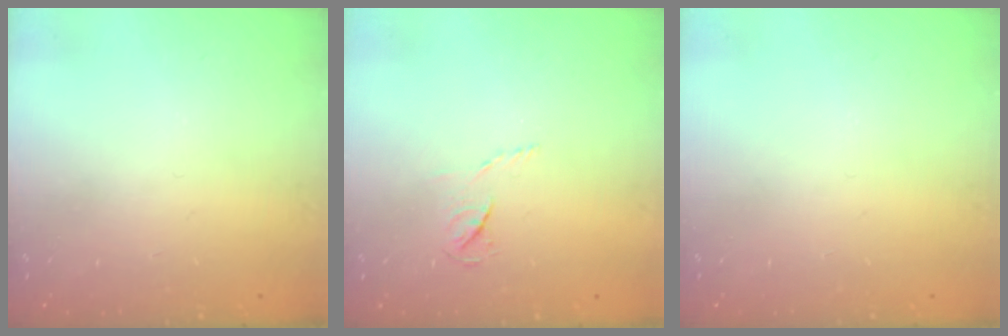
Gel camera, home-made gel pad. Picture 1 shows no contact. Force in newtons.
{"total": 3.9, "press": 3.8, "slide": 0.4}
{"total": 0.0}